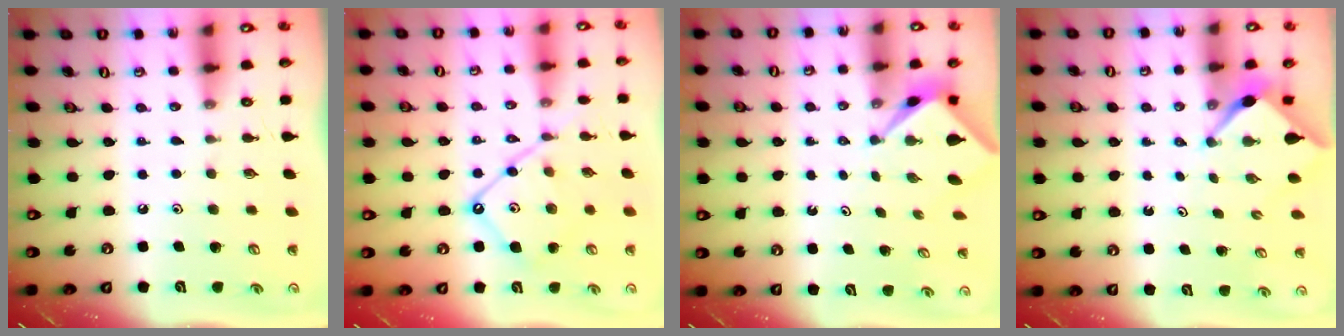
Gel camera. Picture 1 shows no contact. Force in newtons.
{"total": 11.9, "press": 11.8, "slide": 1.2}
{"total": 2.1, "press": 2.1, "slide": 0.2}
{"total": 2.5, "press": 2.5, "slide": 0.2}